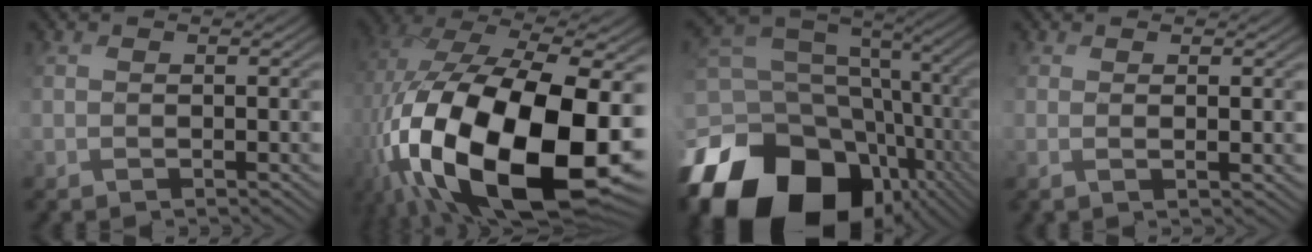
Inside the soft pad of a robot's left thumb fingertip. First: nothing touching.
{"total": 21.1, "force": [-5.3, 10.9, 17.3], "torque": [-0.378, -0.055, -0.055]}
{"total": 20.6, "force": [-9.3, 15.1, 10.5], "torque": [-0.255, -0.038, -0.124]}
{"total": 1.3, "force": [0.5, 0.4, 1.2], "torque": [-0.017, 0.003, 0.009]}